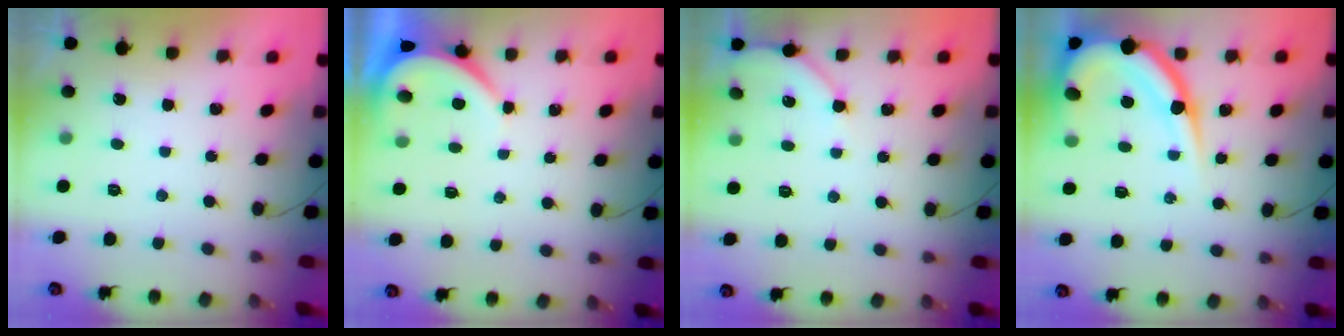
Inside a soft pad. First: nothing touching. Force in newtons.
{"total": 3.9, "press": 3.9, "slide": 0.5}
{"total": 5.4, "press": 5.3, "slide": 0.7}
{"total": 15.4, "press": 15.3, "slide": 1.8}